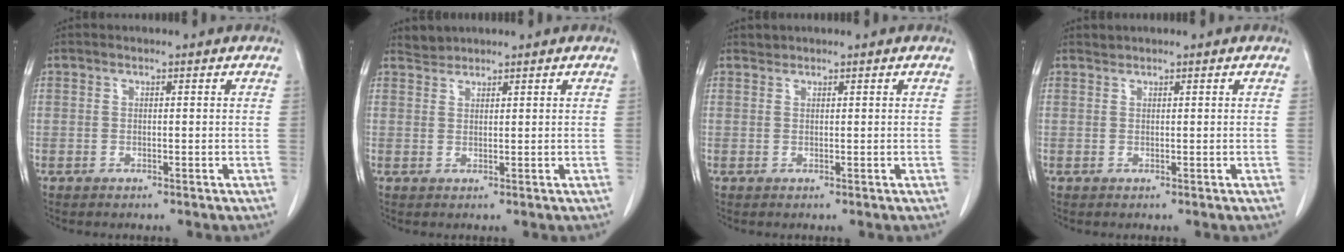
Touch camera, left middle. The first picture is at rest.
{"total": 1.5, "force": [1.4, 0.2, -0.4], "torque": [0.003, 0.001, 0.028]}
{"total": 0.6, "force": [0.6, 0.0, -0.2], "torque": [-0.001, 0.002, 0.011]}
{"total": 0.5, "force": [0.5, -0.1, -0.2], "torque": [-0.002, 0.001, 0.011]}